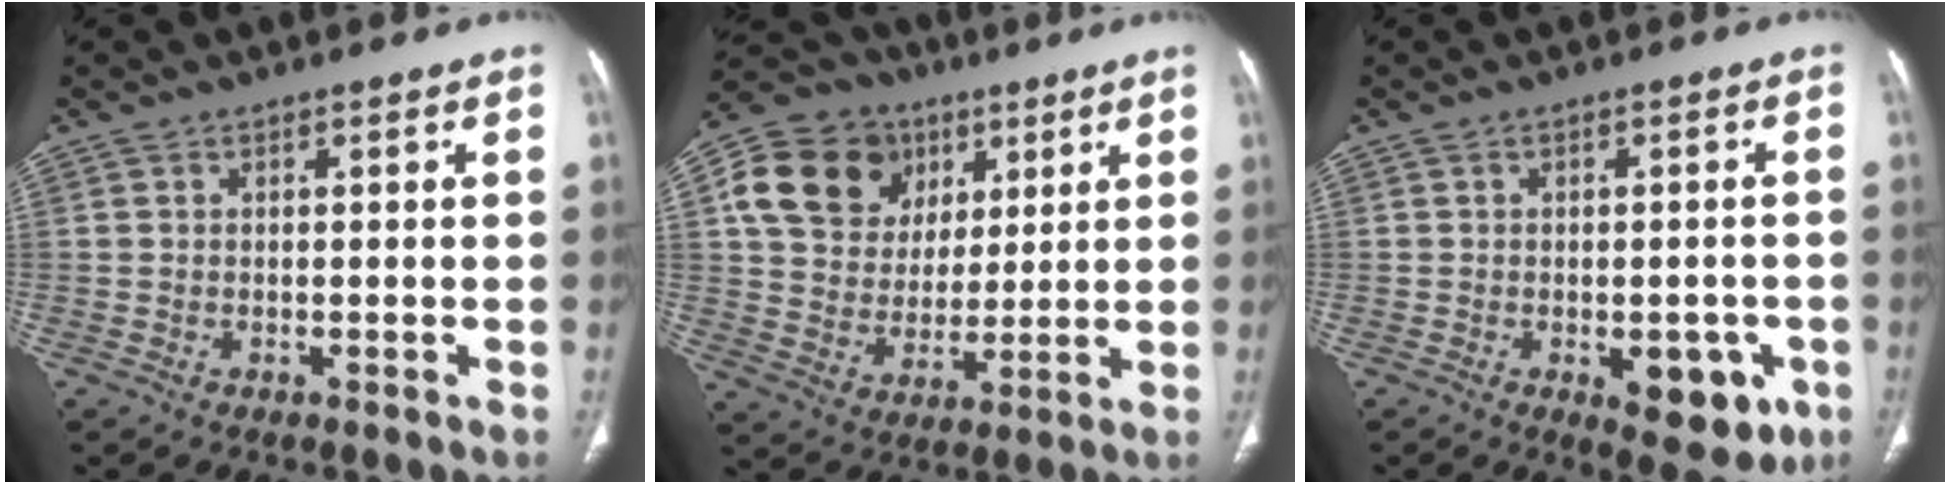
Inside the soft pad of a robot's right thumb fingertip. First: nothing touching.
{"total": 16.8, "force": [6.5, 13.6, 7.2], "torque": [-0.104, 0.005, 0.118]}
{"total": 9.6, "force": [-3.6, 4.8, 7.5], "torque": [-0.063, 0.006, -0.033]}